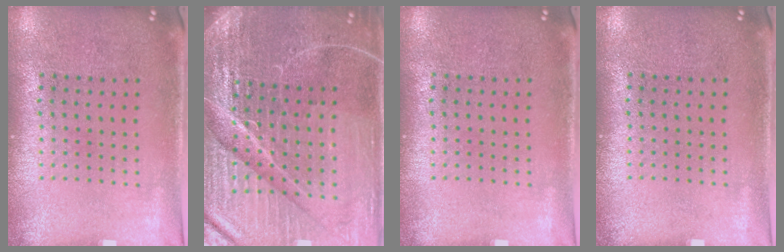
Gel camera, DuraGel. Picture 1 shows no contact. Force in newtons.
{"total": 6.5, "press": 5.8, "slide": 3.0}
{"total": 0.0}
{"total": 0.0}